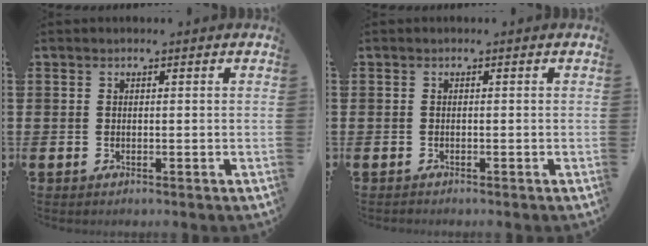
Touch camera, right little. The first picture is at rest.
{"total": 0.0}